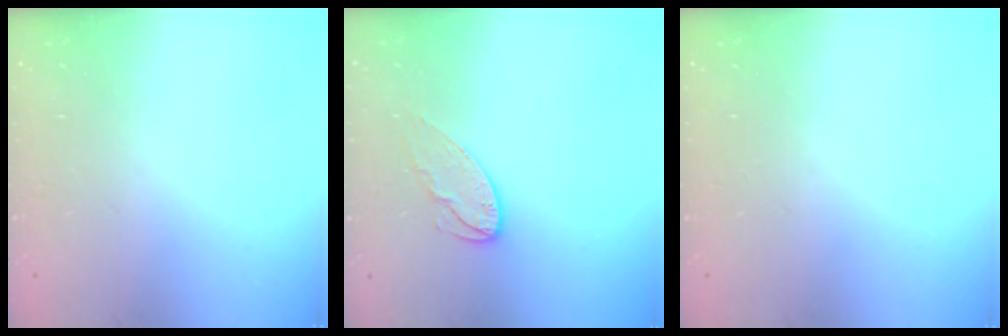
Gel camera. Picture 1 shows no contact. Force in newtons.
{"total": 7.9, "press": 7.9, "slide": 0.2}
{"total": 0.0}